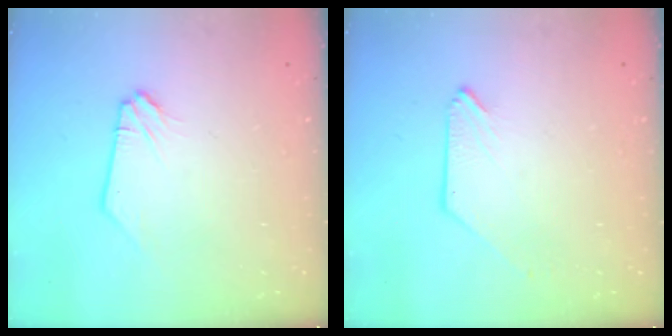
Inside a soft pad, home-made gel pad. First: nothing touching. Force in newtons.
{"total": 0.0}